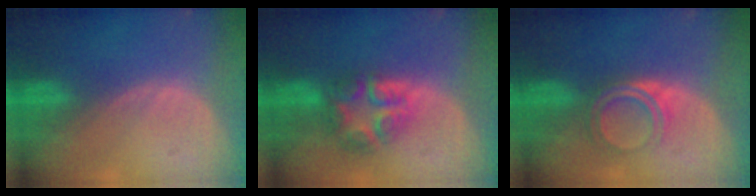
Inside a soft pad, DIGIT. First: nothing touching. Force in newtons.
{"total": 7.7, "press": 6.8, "slide": 3.7}
{"total": 5.0, "press": 4.2, "slide": 2.6}